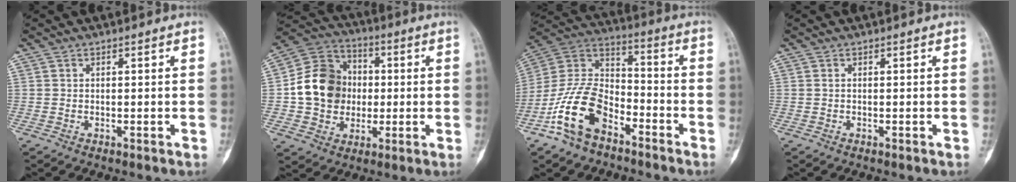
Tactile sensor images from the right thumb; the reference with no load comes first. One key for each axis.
{"total": 14.6, "fx": -0.1, "fy": 12.5, "fz": 7.6, "tx": -0.107, "ty": 0.023, "tz": -0.003}
{"total": 15.9, "fx": -8.7, "fy": 9.0, "fz": 9.7, "tx": -0.183, "ty": 0.068, "tz": -0.173}
{"total": 0.0}